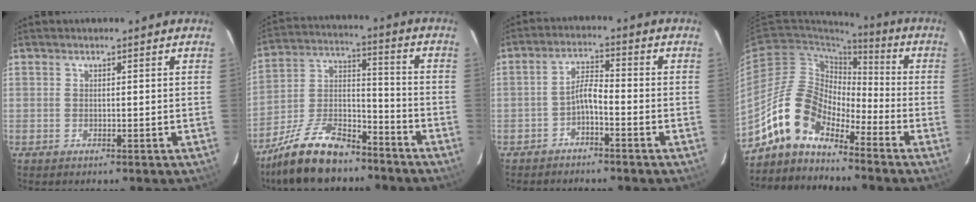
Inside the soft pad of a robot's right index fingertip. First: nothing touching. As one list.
[{"total": 17.2, "force": [-12.4, 7.2, 9.6], "torque": [-0.204, 0.009, -0.220]}, {"total": 3.8, "force": [-2.3, 0.8, 2.9], "torque": [-0.065, 0.014, -0.043]}, {"total": 11.8, "force": [-8.8, 5.7, 5.4], "torque": [-0.101, 0.026, -0.179]}]